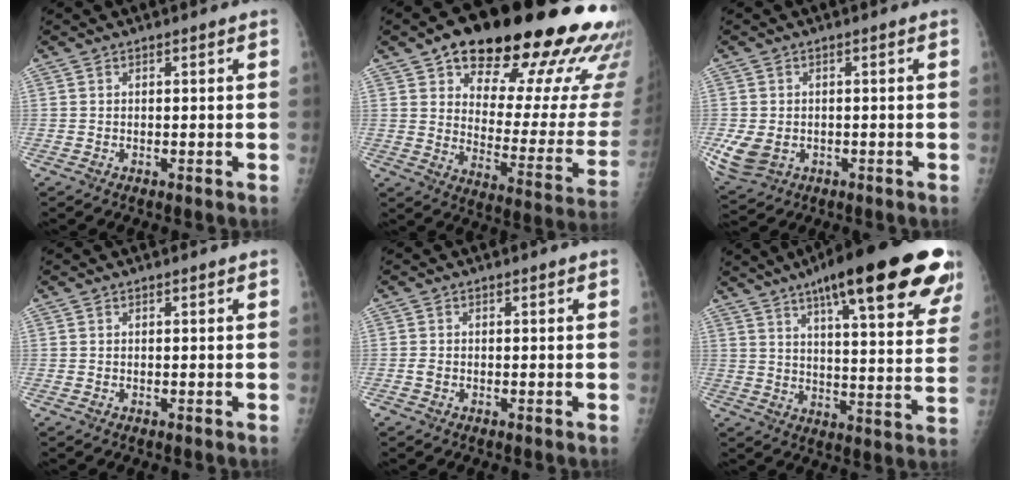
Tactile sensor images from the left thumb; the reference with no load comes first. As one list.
[{"total": 30.8, "force": [18.2, 12.8, 21.3], "torque": [-0.250, -0.043, 0.249]}, {"total": 7.0, "force": [-1.7, 5.4, 4.2], "torque": [-0.083, -0.004, -0.017]}, {"total": 0.0}, {"total": 1.0, "force": [-0.4, 0.6, 0.6], "torque": [-0.014, 0.000, -0.010]}, {"total": 28.8, "force": [17.7, 6.4, 21.8], "torque": [-0.262, -0.032, 0.237]}]